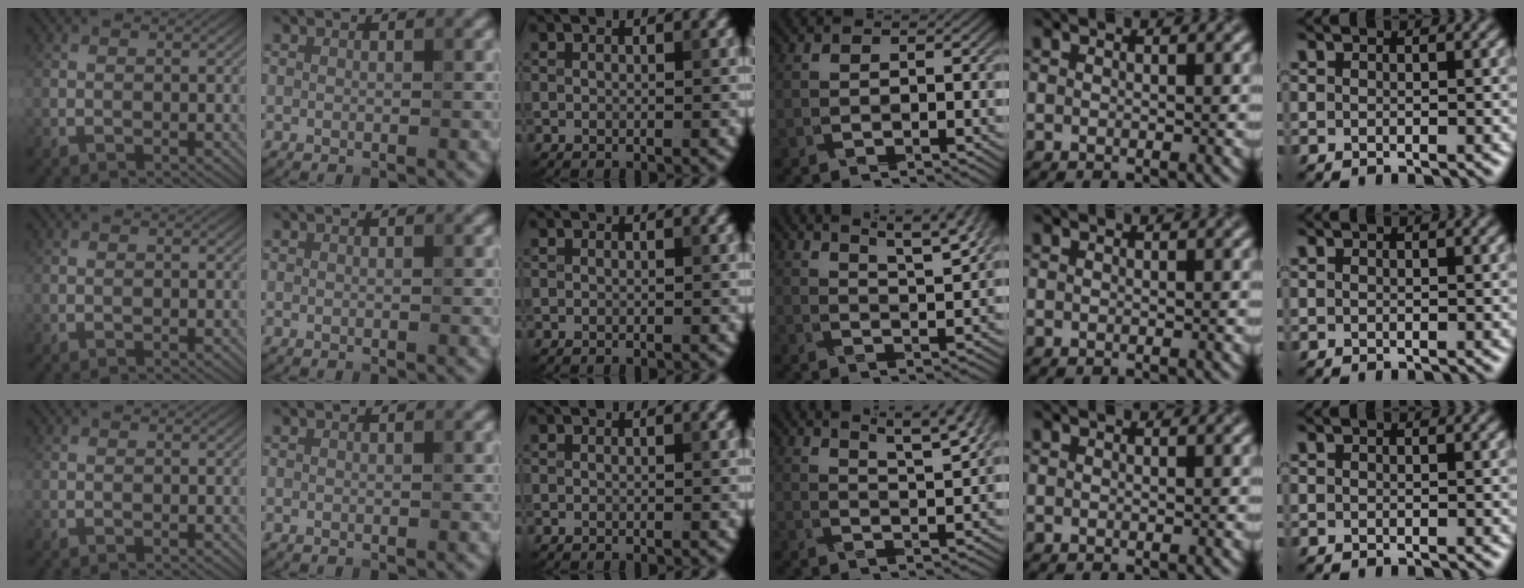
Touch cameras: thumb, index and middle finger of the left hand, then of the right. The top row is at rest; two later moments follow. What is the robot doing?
{"motion": "pour", "object": "sugar"}